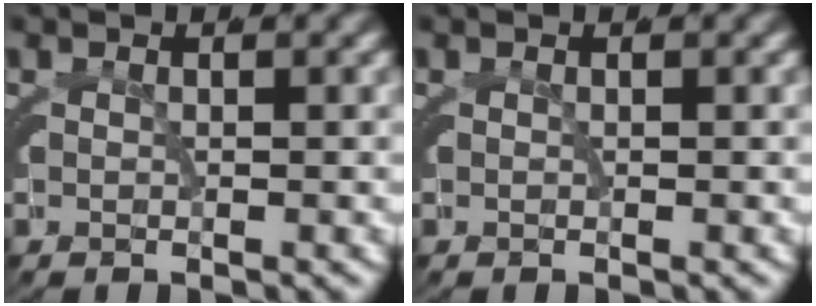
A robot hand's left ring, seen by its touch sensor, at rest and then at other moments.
{"total": 0.0}